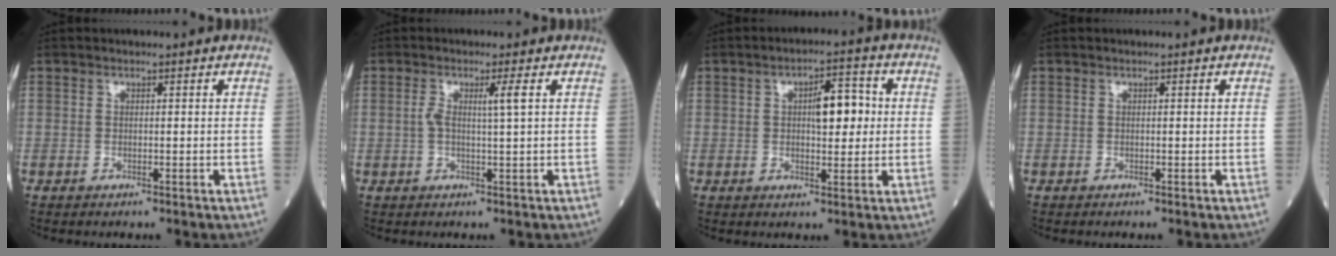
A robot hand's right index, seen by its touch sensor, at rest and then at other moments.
{"total": 3.1, "force": [0.7, -0.4, 3.0], "torque": [-0.061, 0.002, 0.010]}
{"total": 6.4, "force": [1.0, 2.3, 5.9], "torque": [-0.086, 0.012, 0.014]}
{"total": 0.0}